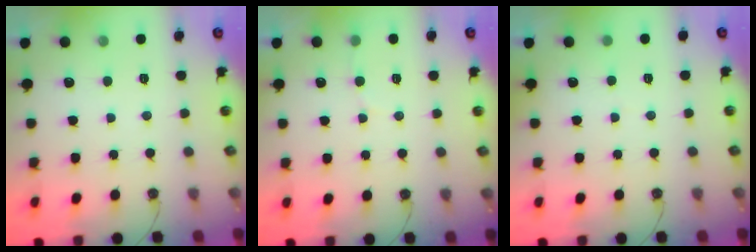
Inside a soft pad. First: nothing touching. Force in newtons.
{"total": 3.7, "press": 3.7, "slide": 0.3}
{"total": 1.4, "press": 1.4, "slide": 0.1}